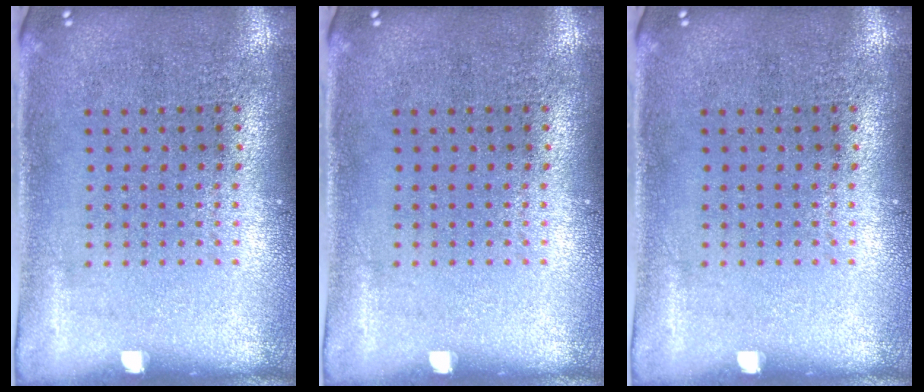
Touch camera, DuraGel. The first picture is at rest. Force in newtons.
{"total": 0.0}
{"total": 0.0}